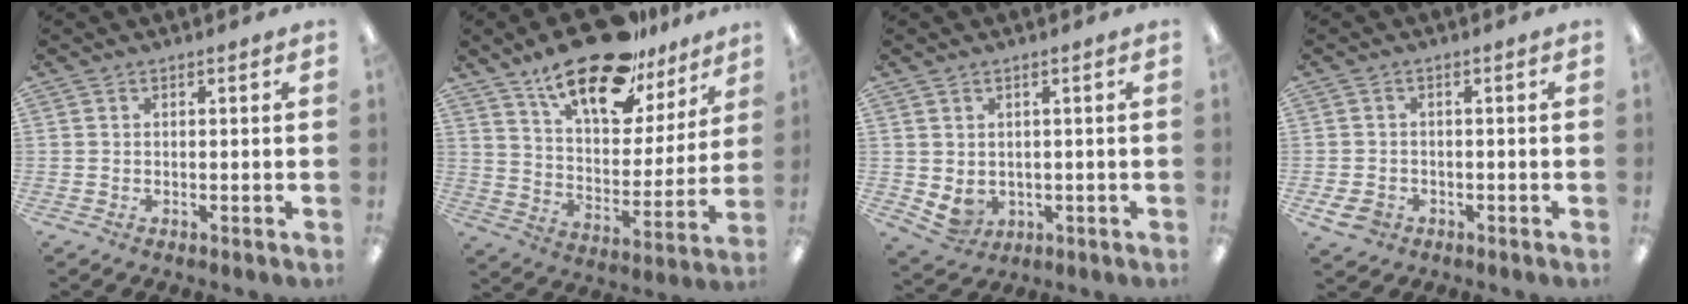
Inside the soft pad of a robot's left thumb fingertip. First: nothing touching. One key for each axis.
{"total": 21.8, "fx": 15.7, "fy": 9.3, "fz": 12.0, "tx": -0.196, "ty": -0.096, "tz": 0.272}
{"total": 3.5, "fx": 1.1, "fy": 2.9, "fz": 1.7, "tx": -0.040, "ty": -0.010, "tz": 0.019}
{"total": 3.7, "fx": -1.9, "fy": 2.6, "fz": 1.8, "tx": -0.039, "ty": 0.007, "tz": -0.036}